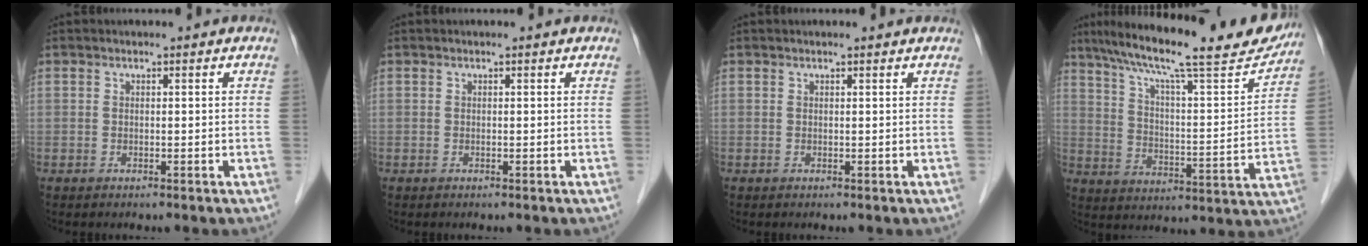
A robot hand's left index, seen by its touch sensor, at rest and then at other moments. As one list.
[{"total": 0.0}, {"total": 1.0, "force": [0.9, 0.0, 0.3], "torque": [-0.012, 0.001, 0.009]}, {"total": 23.0, "force": [19.5, 2.5, 11.9], "torque": [-0.198, -0.010, 0.275]}]